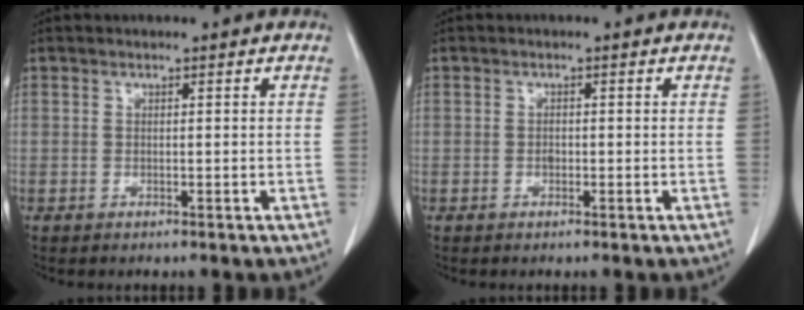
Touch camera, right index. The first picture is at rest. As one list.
[{"total": 0.8, "force": [-0.2, 0.5, 0.6], "torque": [-0.012, 0.001, -0.005]}]